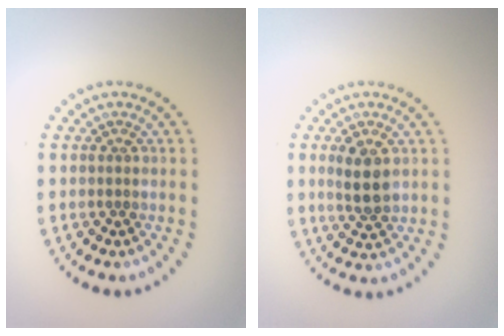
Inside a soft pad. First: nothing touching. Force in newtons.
{"total": 3.1, "press": 3.0, "slide": 0.8}